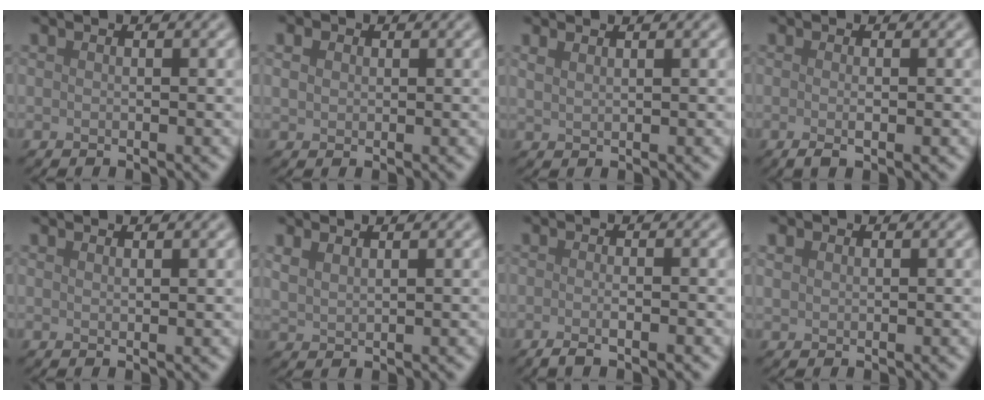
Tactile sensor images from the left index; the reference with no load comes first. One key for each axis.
{"total": 1.3, "fx": 0.4, "fy": 1.1, "fz": 0.5, "tx": -0.010, "ty": 0.003, "tz": 0.006}
{"total": 1.2, "fx": 1.0, "fy": 0.4, "fz": 0.5, "tx": -0.011, "ty": 0.002, "tz": 0.018}
{"total": 1.7, "fx": -0.4, "fy": 0.3, "fz": 1.6, "tx": -0.026, "ty": -0.004, "tz": -0.008}
{"total": 1.0, "fx": 0.8, "fy": 0.3, "fz": 0.5, "tx": 0.001, "ty": 0.000, "tz": 0.008}
{"total": 1.5, "fx": 1.4, "fy": 0.4, "fz": 0.6, "tx": -0.017, "ty": 0.004, "tz": 0.031}
{"total": 2.2, "fx": -1.0, "fy": 0.6, "fz": 1.9, "tx": -0.022, "ty": 0.000, "tz": -0.022}
{"total": 1.0, "fx": 0.6, "fy": 0.7, "fz": 0.3, "tx": -0.006, "ty": 0.003, "tz": 0.012}